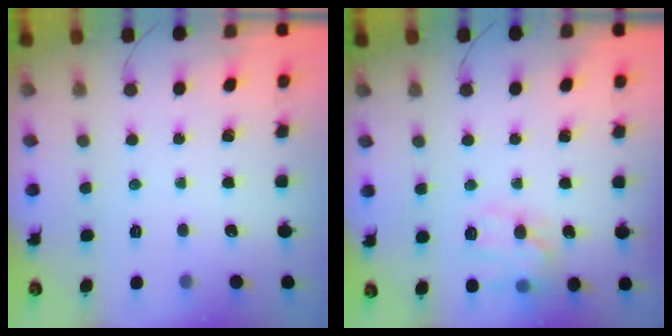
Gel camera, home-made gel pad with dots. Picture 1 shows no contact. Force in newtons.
{"total": 12.3, "press": 12.3, "slide": 0.2}